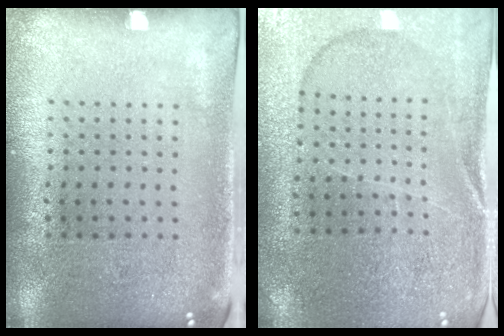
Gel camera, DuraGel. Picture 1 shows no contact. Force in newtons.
{"total": 1.3, "press": 1.2, "slide": 0.3}